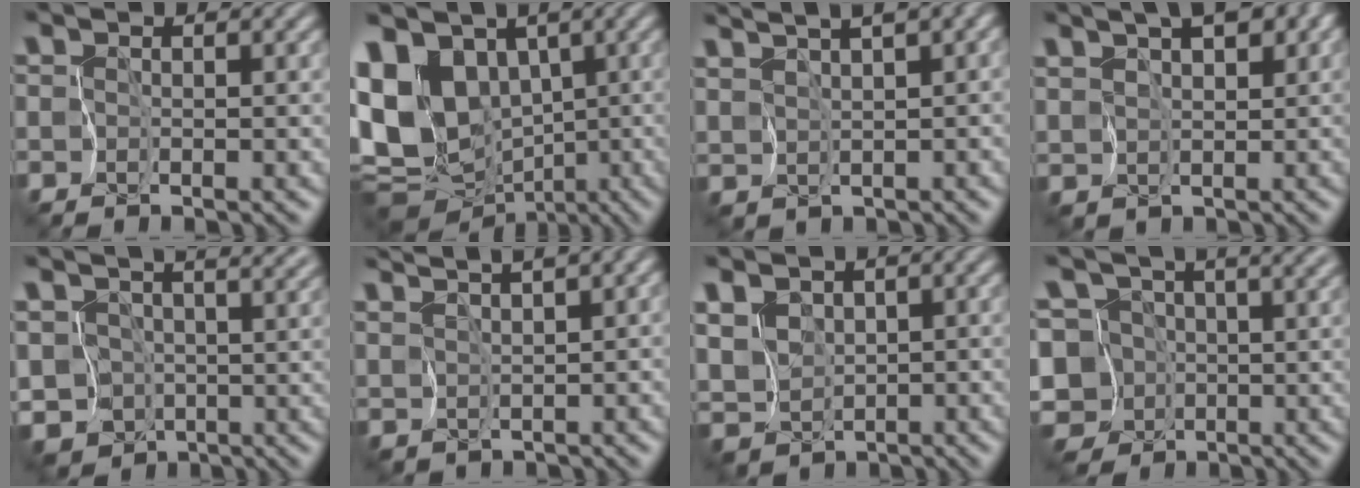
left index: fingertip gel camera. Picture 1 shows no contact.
{"total": 11.8, "force": [1.2, 8.9, 7.7], "torque": [-0.171, -0.014, 0.041]}
{"total": 7.7, "force": [4.8, 2.5, 5.5], "torque": [-0.116, 0.017, 0.093]}
{"total": 7.1, "force": [3.7, 3.6, 4.9], "torque": [-0.086, 0.025, 0.057]}
{"total": 7.7, "force": [1.7, 5.4, 5.2], "torque": [-0.089, -0.004, 0.032]}
{"total": 5.4, "force": [4.3, 0.6, 3.2], "torque": [-0.075, 0.015, 0.080]}
{"total": 4.8, "force": [0.1, 4.0, 2.6], "torque": [-0.061, 0.005, -0.003]}
{"total": 7.4, "force": [-0.6, 5.8, 4.6], "torque": [-0.086, 0.022, -0.019]}